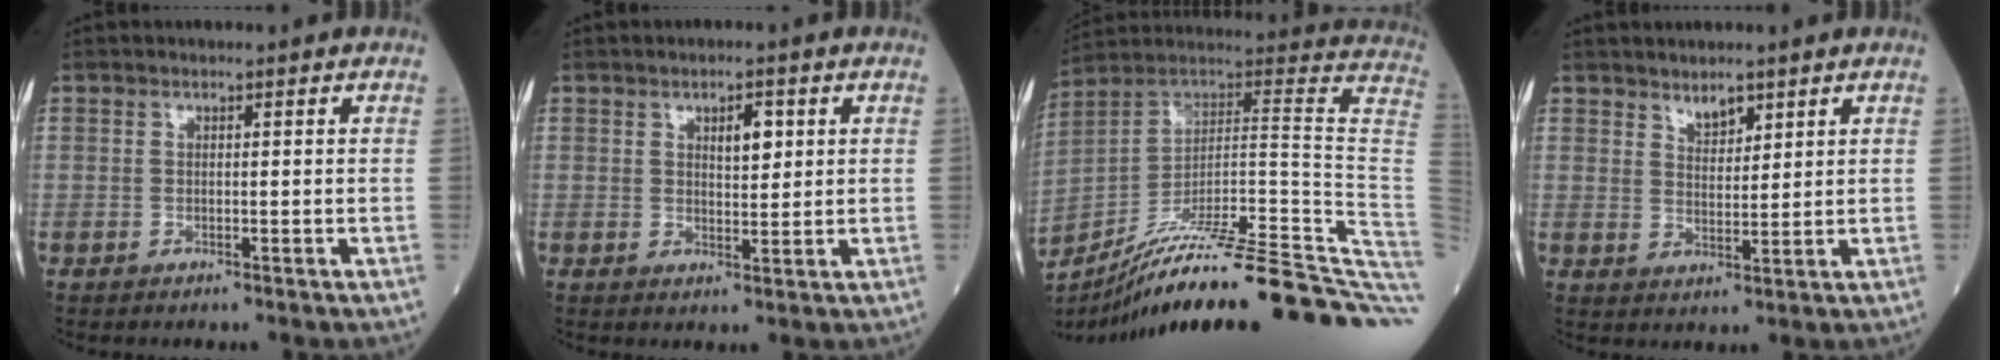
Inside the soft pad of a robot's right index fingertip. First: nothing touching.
{"total": 3.1, "force": [1.2, 1.2, 2.6], "torque": [-0.042, 0.001, 0.021]}
{"total": 34.8, "force": [-24.8, 0.5, 24.5], "torque": [-0.202, -0.004, -0.355]}
{"total": 3.0, "force": [2.4, 1.1, 1.4], "torque": [-0.027, -0.004, 0.047]}